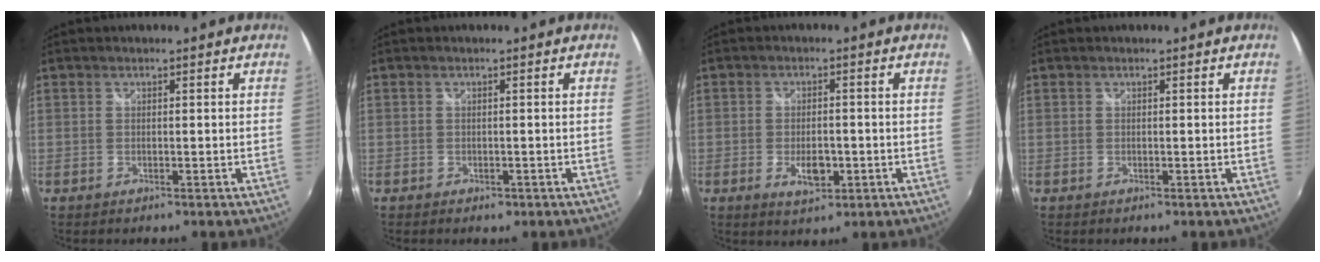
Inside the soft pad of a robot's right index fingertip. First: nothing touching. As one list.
[{"total": 1.3, "force": [-0.6, 1.1, 0.3], "torque": [-0.005, -0.002, -0.006]}, {"total": 5.3, "force": [-1.7, 2.8, 4.2], "torque": [-0.081, -0.008, -0.025]}, {"total": 0.0}]